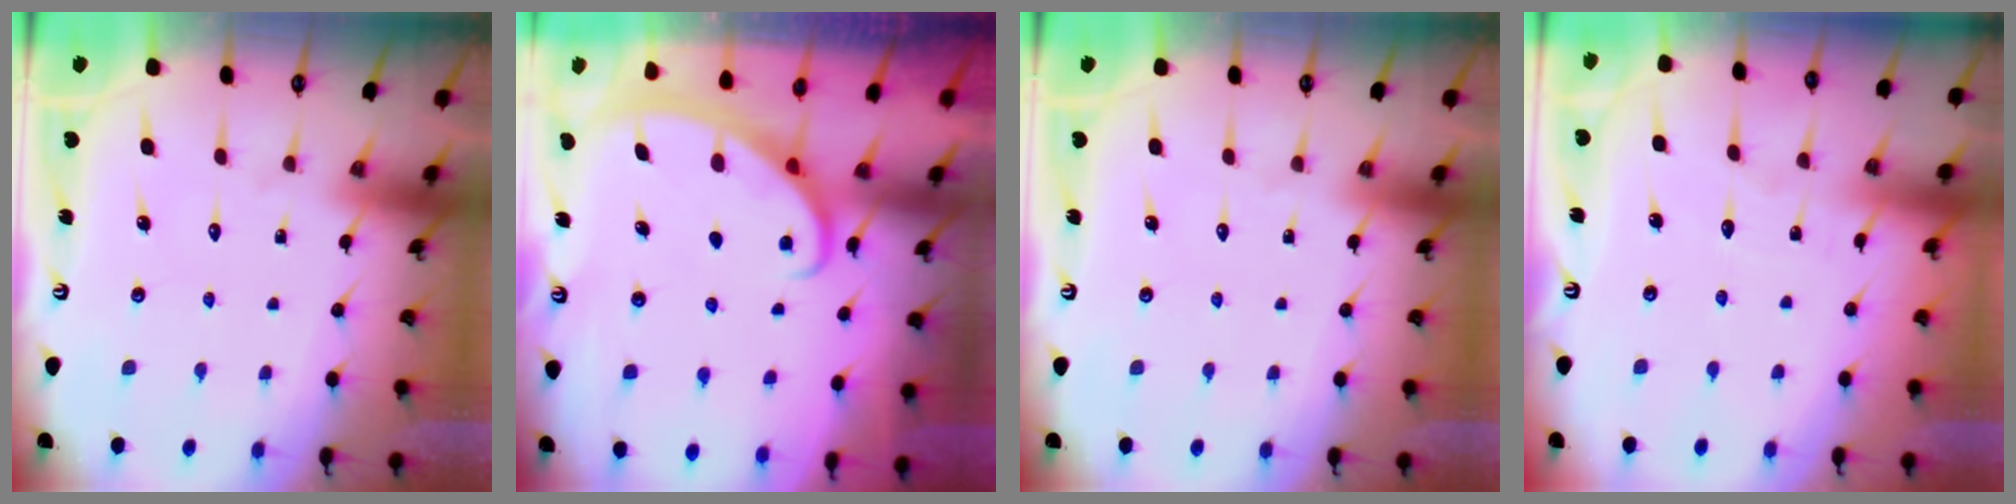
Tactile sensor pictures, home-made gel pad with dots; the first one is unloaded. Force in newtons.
{"total": 2.9, "press": 2.9, "slide": 0.4}
{"total": 0.0}
{"total": 2.9, "press": 2.9, "slide": 0.3}